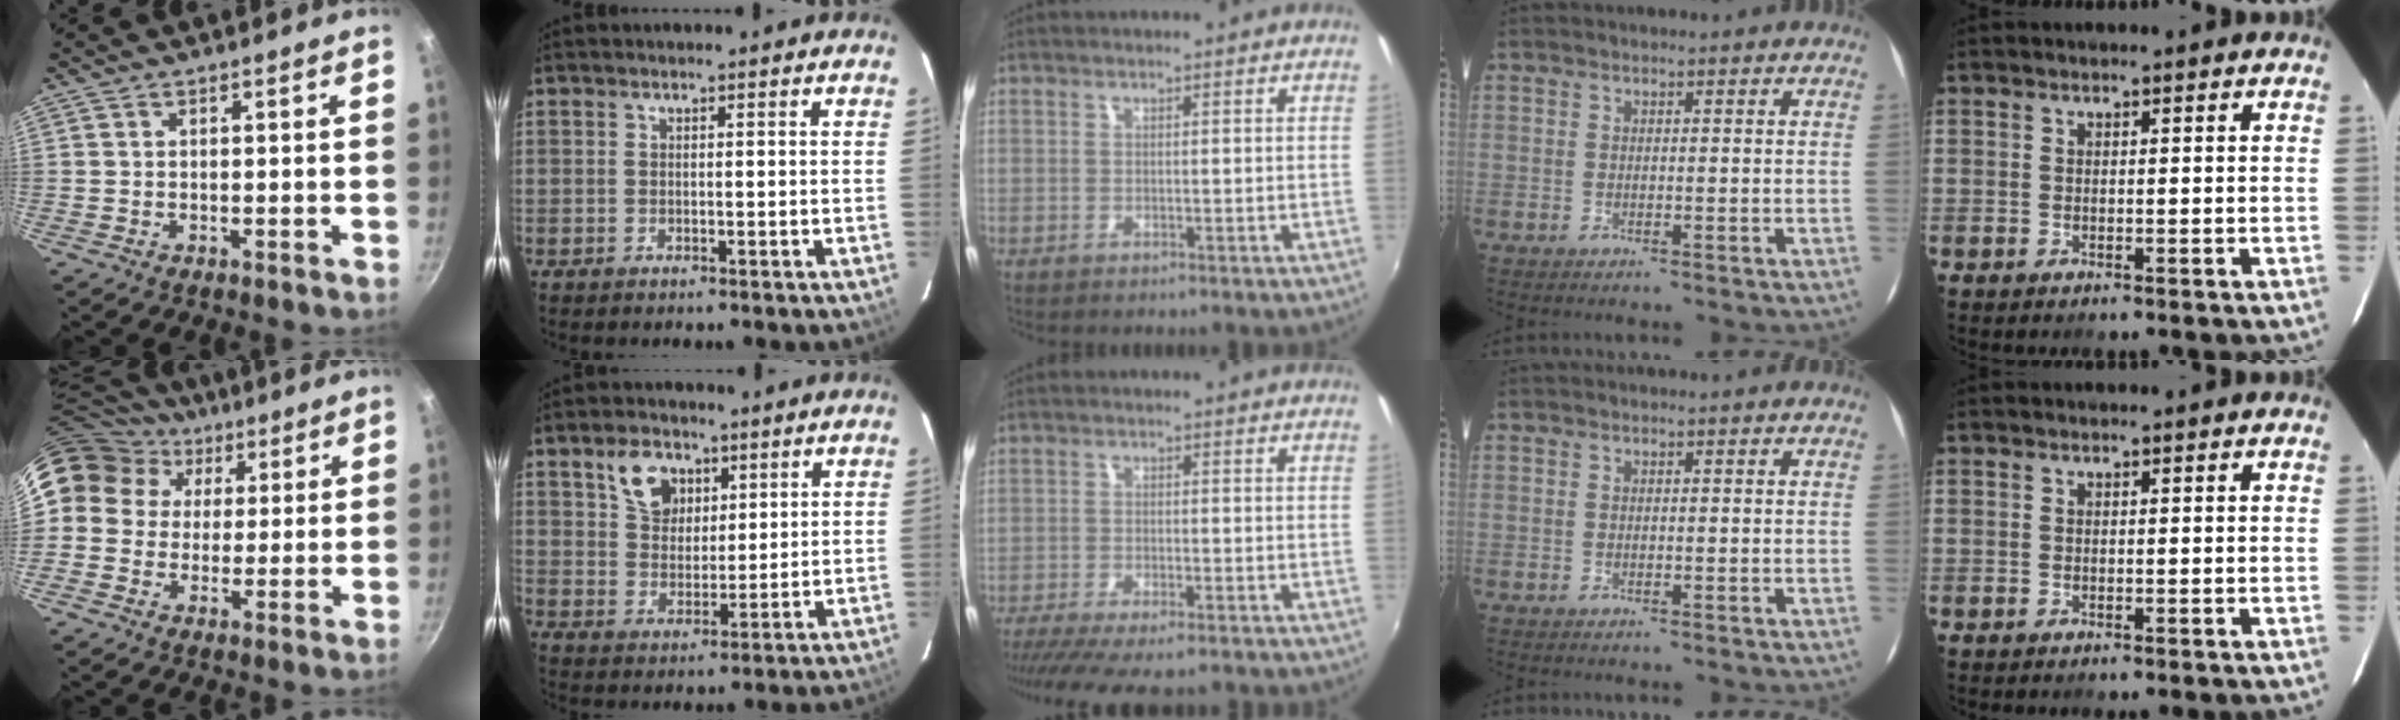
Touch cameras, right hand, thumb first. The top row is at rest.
{"thumb": {"total": 14.8, "force": [5.0, 13.0, 5.1], "torque": [-0.081, 0.021, 0.076]}, "index": {"total": 7.9, "force": [4.0, 5.6, 3.9], "torque": [-0.070, 0.017, 0.077]}, "middle": {"total": 10.2, "force": [-8.5, 1.7, 5.4], "torque": [-0.122, -0.037, -0.139]}}